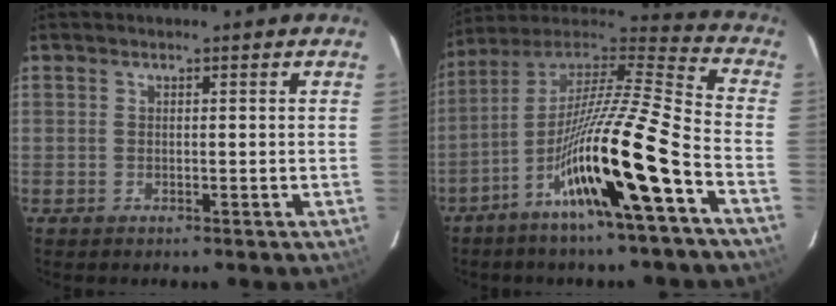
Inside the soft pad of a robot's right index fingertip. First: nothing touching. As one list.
[{"total": 21.8, "force": [-10.6, 0.9, 19.1], "torque": [-0.329, -0.035, -0.194]}]